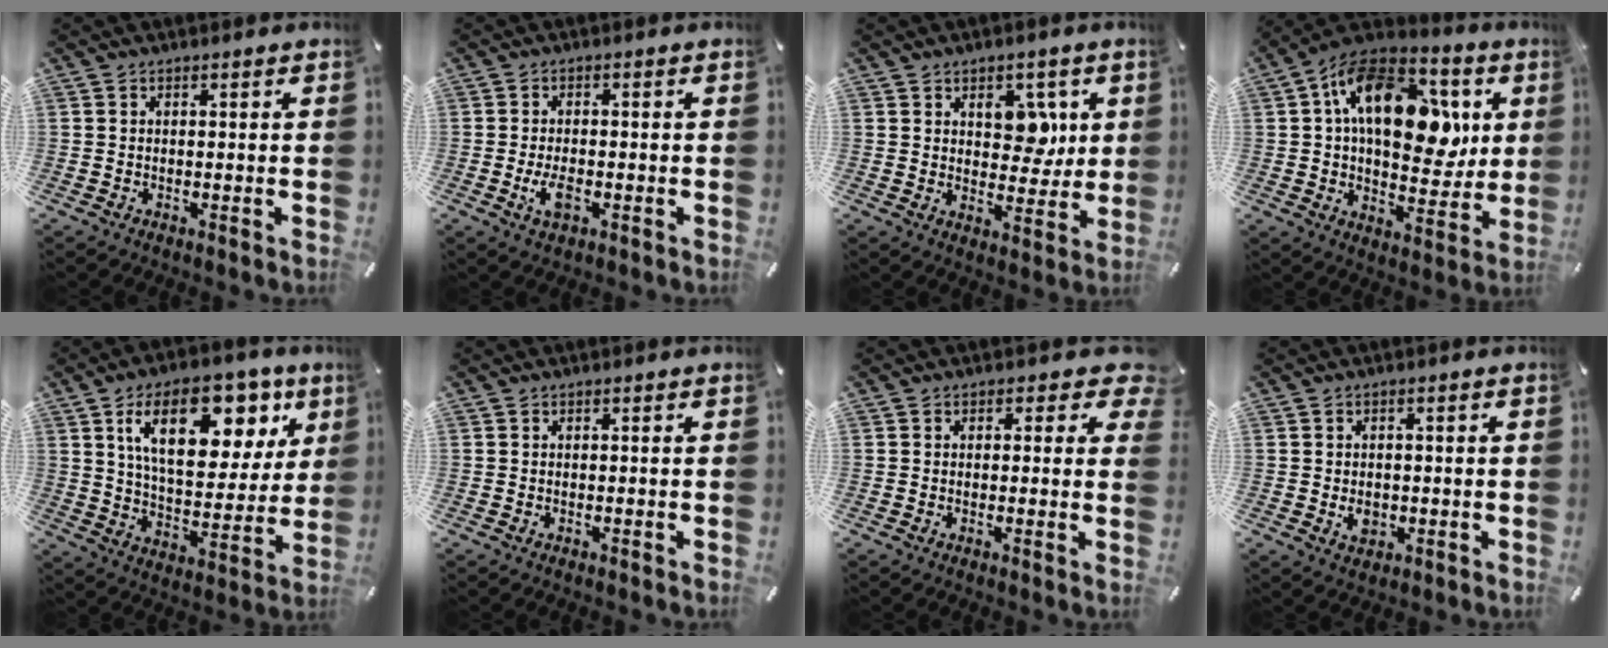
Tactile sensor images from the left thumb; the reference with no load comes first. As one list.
[{"total": 4.4, "force": [-1.4, 2.1, 3.6], "torque": [-0.080, 0.000, -0.025]}, {"total": 8.2, "force": [3.0, 5.9, 4.9], "torque": [-0.056, -0.008, 0.048]}, {"total": 21.2, "force": [5.6, 13.3, 15.5], "torque": [-0.240, -0.007, 0.098]}, {"total": 20.4, "force": [9.9, 10.9, 14.1], "torque": [-0.219, -0.028, 0.163]}, {"total": 0.0}, {"total": 4.8, "force": [2.0, 2.8, 3.3], "torque": [-0.031, -0.010, 0.027]}, {"total": 3.5, "force": [-0.6, 2.6, 2.2], "torque": [-0.038, -0.002, -0.014]}]